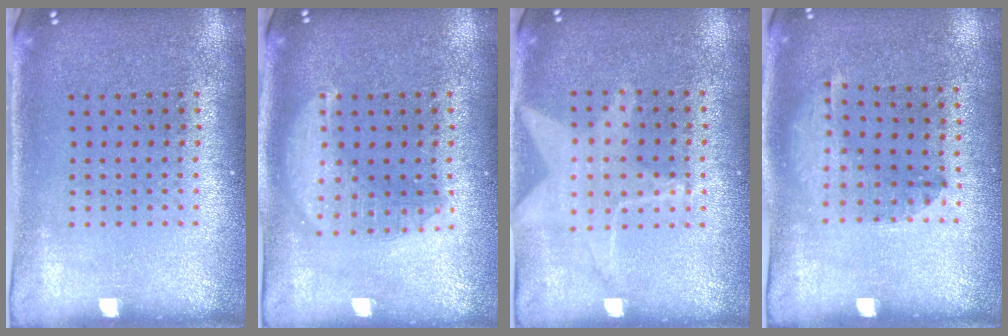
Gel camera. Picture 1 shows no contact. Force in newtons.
{"total": 3.0, "press": 3.0, "slide": 0.4}
{"total": 1.4, "press": 1.4, "slide": 0.4}
{"total": 1.2, "press": 1.0, "slide": 0.7}